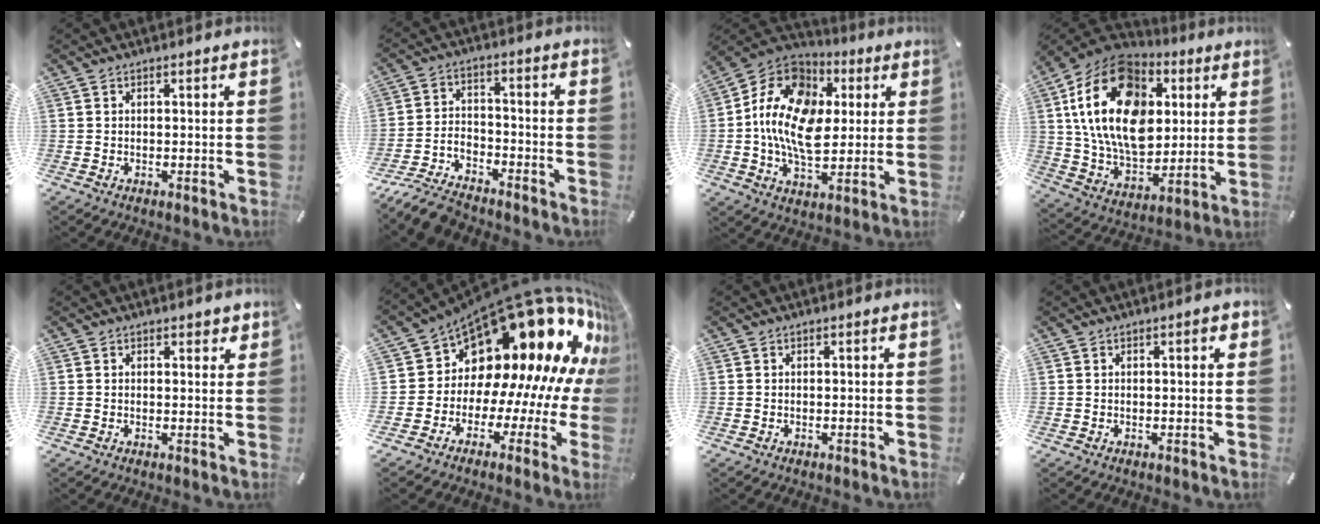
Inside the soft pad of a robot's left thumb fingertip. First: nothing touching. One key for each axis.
{"total": 8.4, "fx": -7.4, "fy": 3.0, "fz": 2.7, "tx": -0.052, "ty": 0.032, "tz": -0.145}
{"total": 16.2, "fx": 0.2, "fy": 11.7, "fz": 11.2, "tx": -0.233, "ty": -0.004, "tz": -0.001}
{"total": 22.7, "fx": 5.2, "fy": 16.3, "fz": 14.8, "tx": -0.287, "ty": -0.017, "tz": 0.086}
{"total": 1.3, "fx": 0.9, "fy": 0.8, "fz": 0.5, "tx": 0.005, "ty": -0.004, "tz": 0.013}
{"total": 23.4, "fx": 12.9, "fy": 12.8, "fz": 14.8, "tx": -0.223, "ty": -0.147, "tz": 0.247}
{"total": 0.0}
{"total": 1.6, "fx": 0.6, "fy": 0.3, "fz": 1.5, "tx": -0.022, "ty": 0.002, "tz": 0.006}